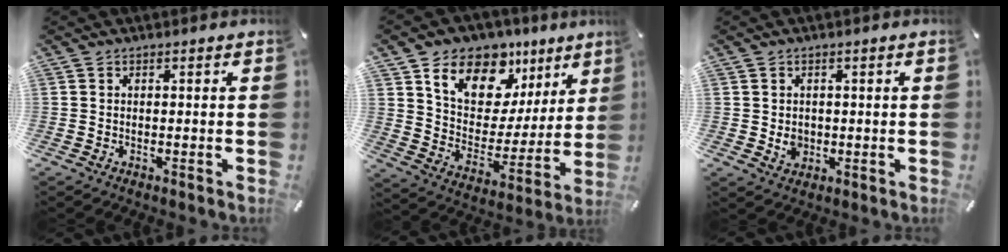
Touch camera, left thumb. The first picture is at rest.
{"total": 14.2, "force": [10.2, 8.8, 4.6], "torque": [-0.088, -0.075, 0.184]}
{"total": 2.9, "force": [0.0, 2.6, 1.1], "torque": [-0.006, -0.003, -0.001]}